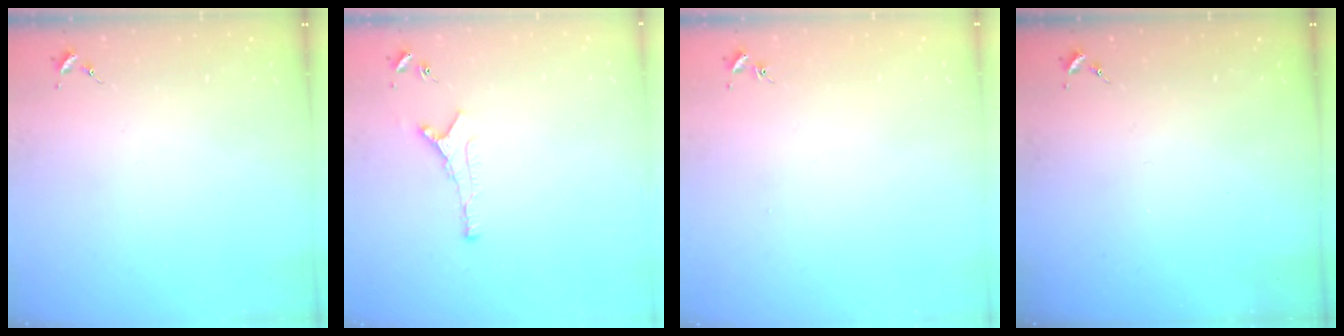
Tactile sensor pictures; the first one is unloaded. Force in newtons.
{"total": 5.1, "press": 5.1, "slide": 0.7}
{"total": 0.6, "press": 0.6, "slide": 0.1}
{"total": 0.0}